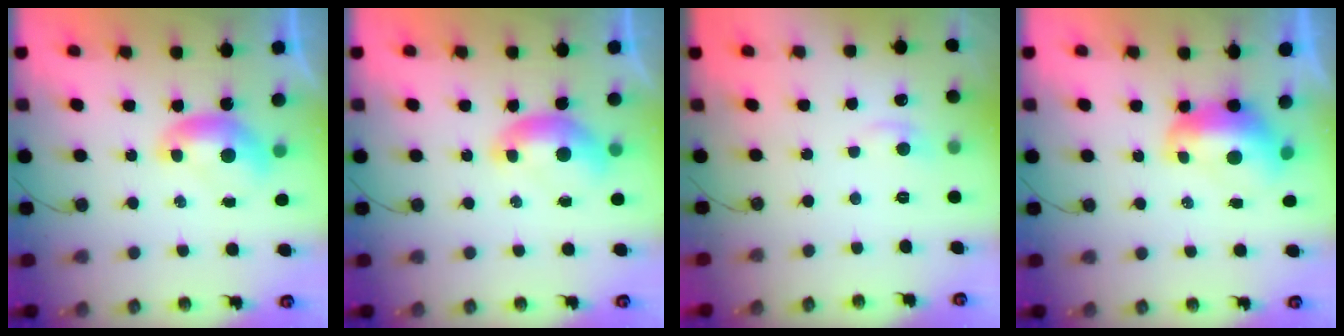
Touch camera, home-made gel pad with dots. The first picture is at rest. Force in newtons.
{"total": 0.0}
{"total": 1.7, "press": 1.4, "slide": 0.9}
{"total": 2.2, "press": 2.1, "slide": 0.8}